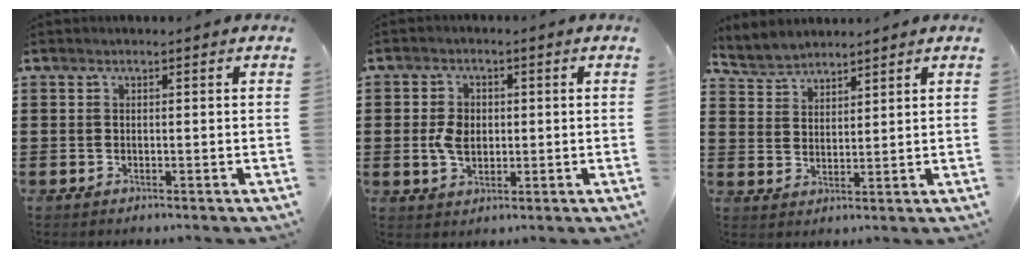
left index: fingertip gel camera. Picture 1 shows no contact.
{"total": 4.4, "force": [0.1, 3.0, 3.2], "torque": [-0.073, 0.008, 0.000]}
{"total": 3.7, "force": [3.5, 0.9, 0.0], "torque": [-0.014, -0.006, 0.066]}